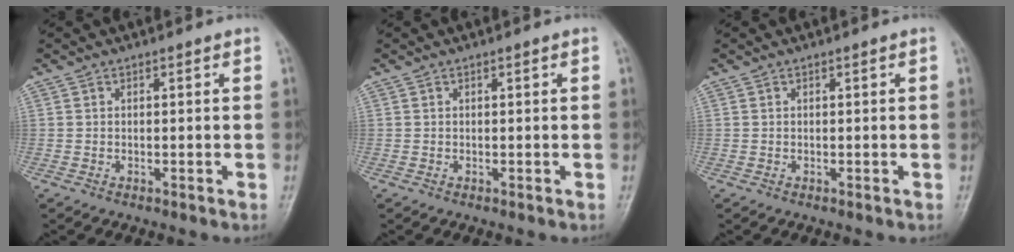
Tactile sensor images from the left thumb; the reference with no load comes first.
{"total": 0.0}
{"total": 0.0}